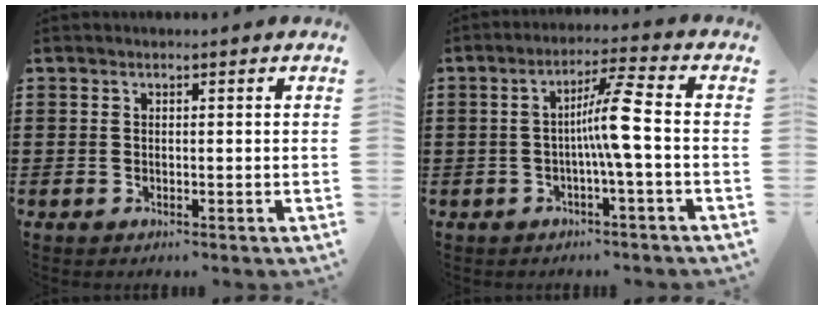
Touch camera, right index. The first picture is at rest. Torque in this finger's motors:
{"motor_torque": [1.79, 0.35, 0.35, 0.09]}